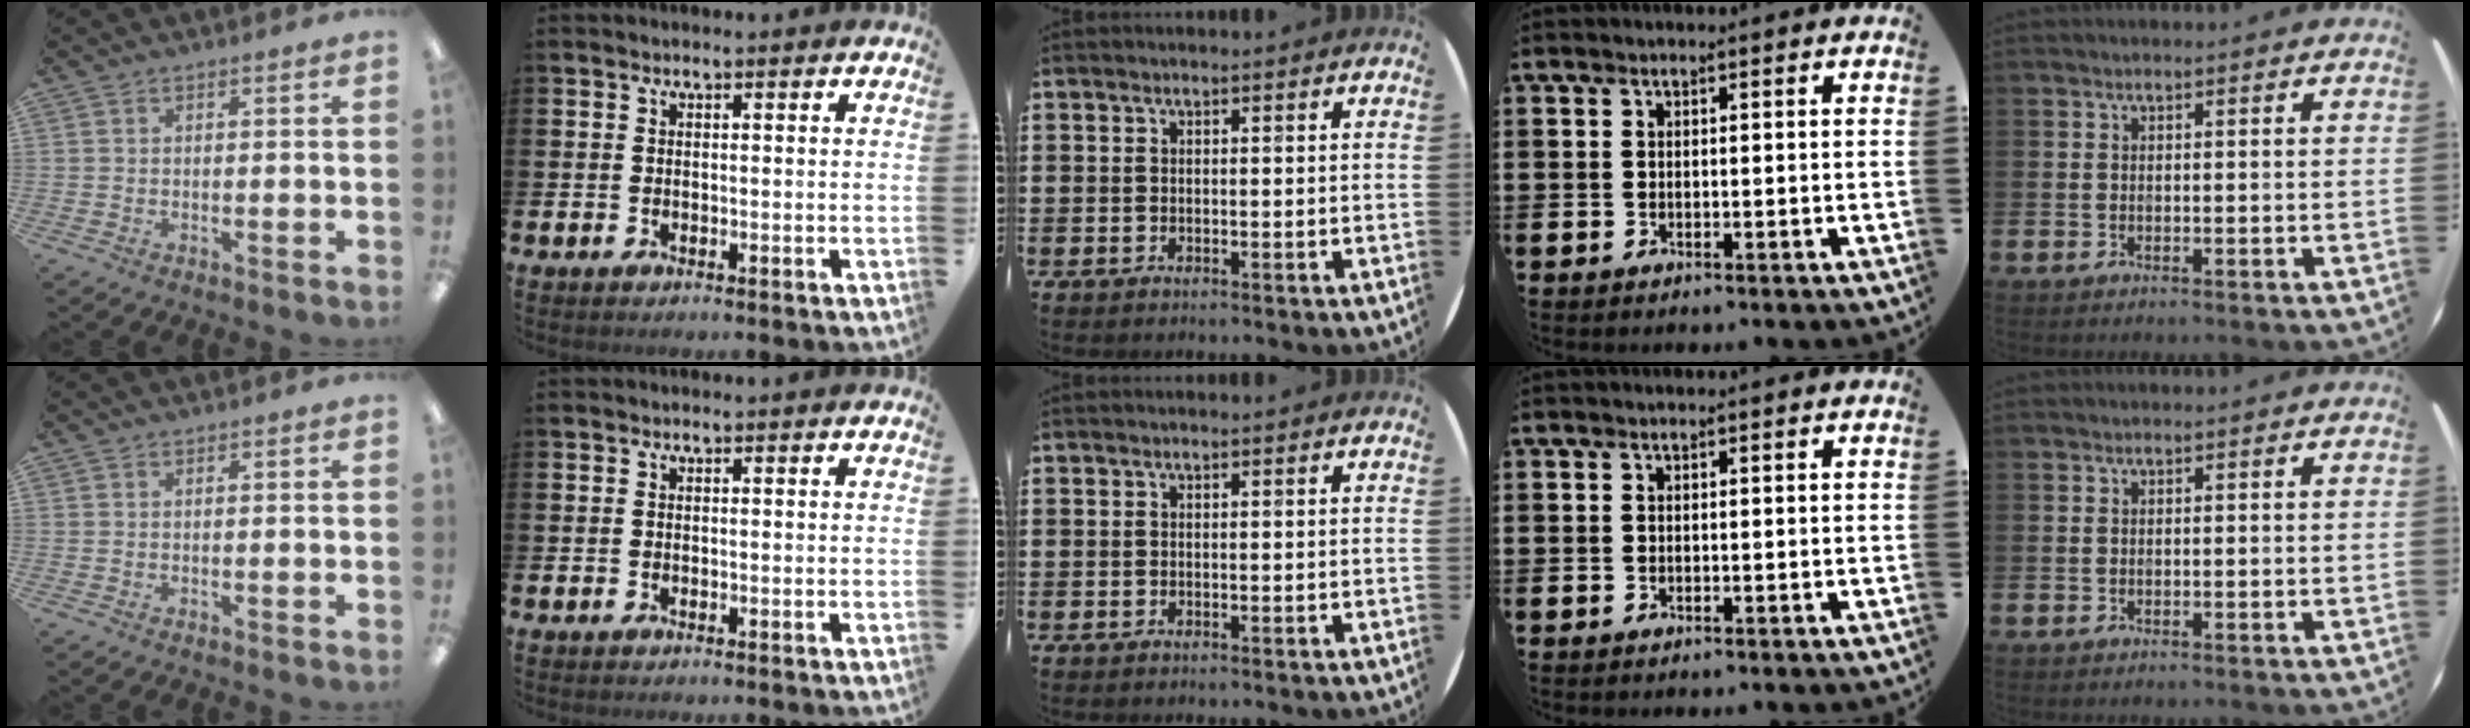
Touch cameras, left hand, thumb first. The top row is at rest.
{}